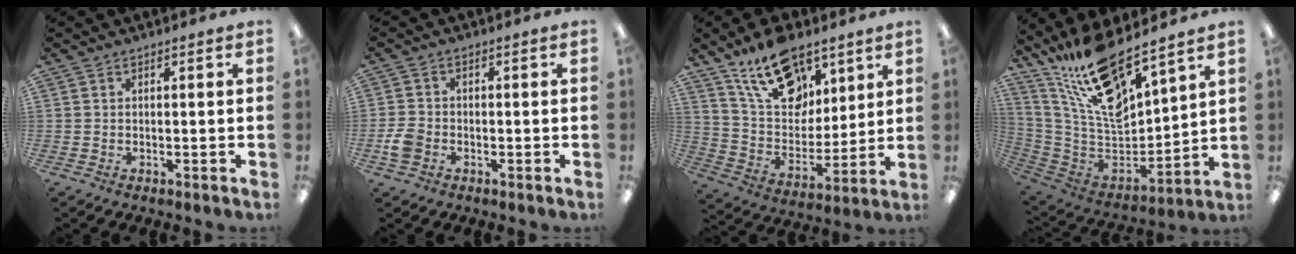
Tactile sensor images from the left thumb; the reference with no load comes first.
{"total": 4.2, "force": [-1.6, 3.1, 2.4], "torque": [-0.049, 0.007, -0.030]}
{"total": 18.1, "force": [11.9, 10.3, 8.9], "torque": [-0.148, -0.059, 0.216]}
{"total": 19.5, "force": [15.2, 5.5, 10.9], "torque": [-0.223, -0.111, 0.268]}